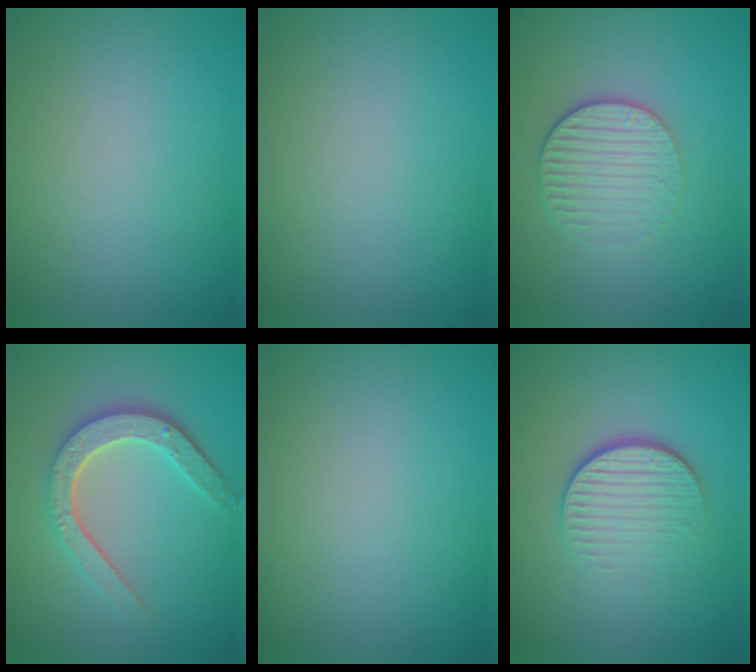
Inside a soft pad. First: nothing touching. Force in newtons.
{"total": 0.0}
{"total": 3.3, "press": 2.6, "slide": 1.9}
{"total": 4.7, "press": 3.5, "slide": 3.1}
{"total": 0.0}
{"total": 4.0, "press": 2.7, "slide": 3.0}